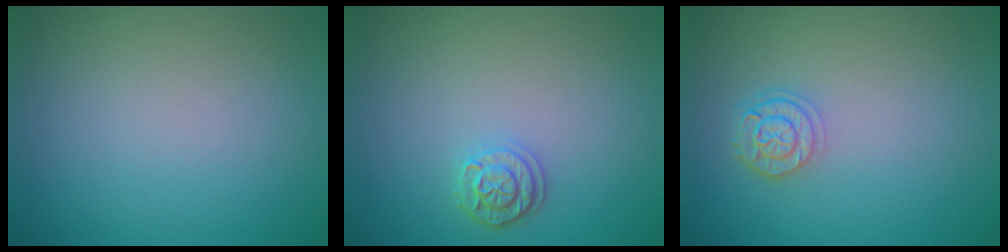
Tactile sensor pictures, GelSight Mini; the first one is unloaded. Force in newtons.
{"total": 2.0, "press": 1.9, "slide": 0.5}
{"total": 2.5, "press": 2.1, "slide": 1.4}